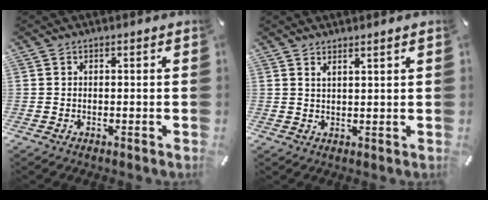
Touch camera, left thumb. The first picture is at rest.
{"total": 1.9, "force": [1.7, -0.3, 0.8], "torque": [-0.016, -0.006, 0.032]}